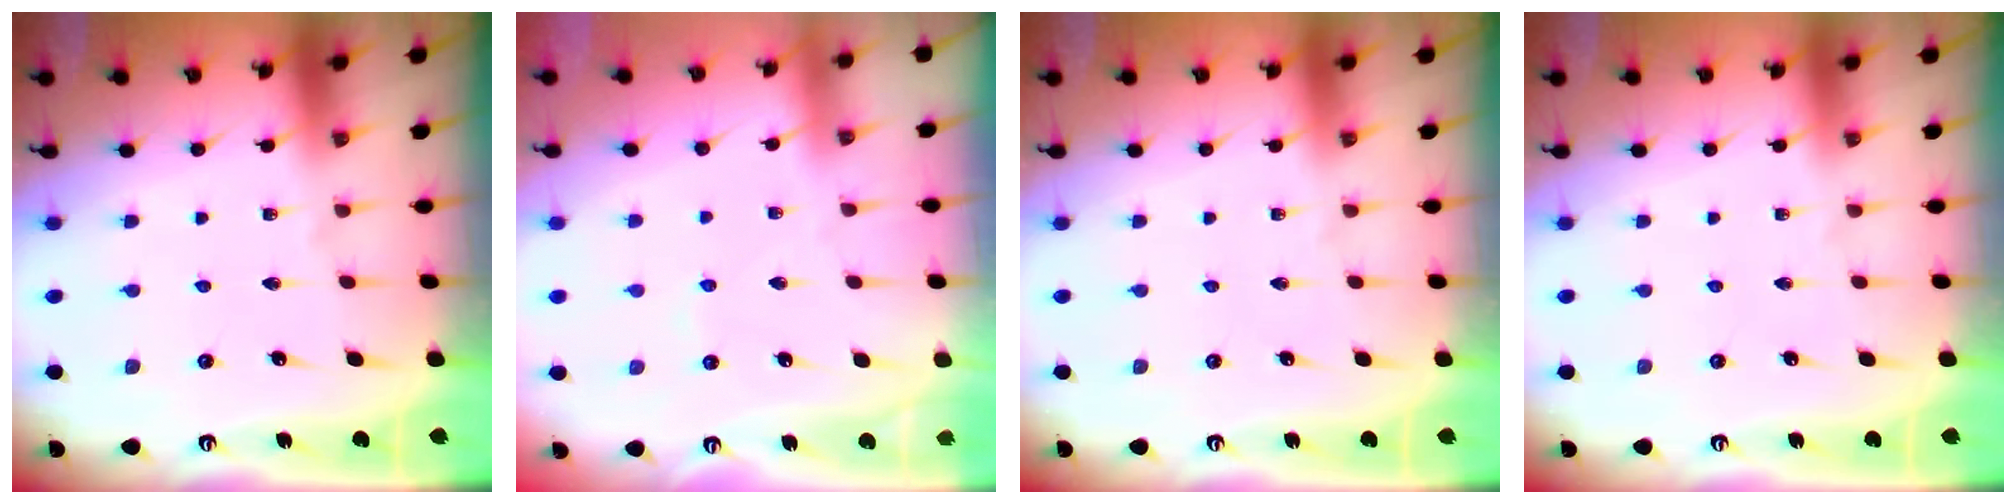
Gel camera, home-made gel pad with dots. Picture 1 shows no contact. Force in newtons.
{"total": 2.7, "press": 2.6, "slide": 0.5}
{"total": 0.0}
{"total": 0.0}